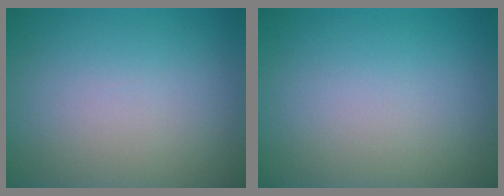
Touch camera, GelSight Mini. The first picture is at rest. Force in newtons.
{"total": 0.0}